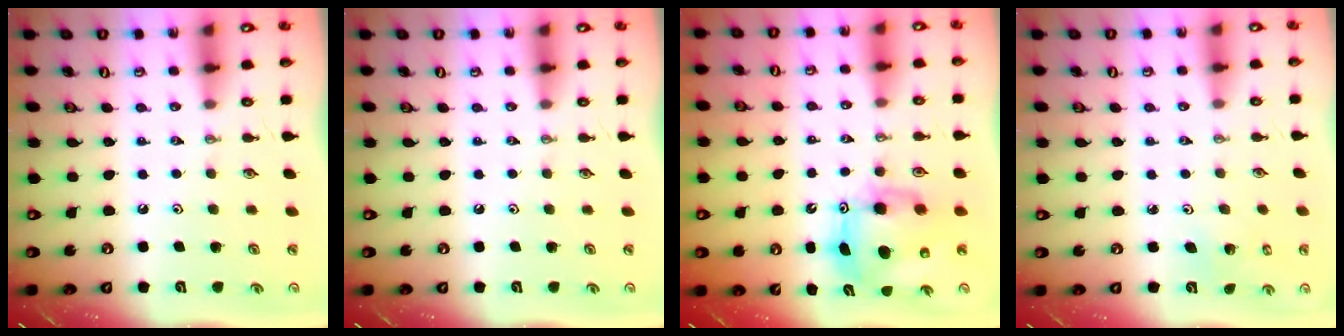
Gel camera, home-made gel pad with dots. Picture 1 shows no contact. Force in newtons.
{"total": 0.0}
{"total": 10.8, "press": 10.8, "slide": 0.9}
{"total": 2.0, "press": 2.0, "slide": 0.2}